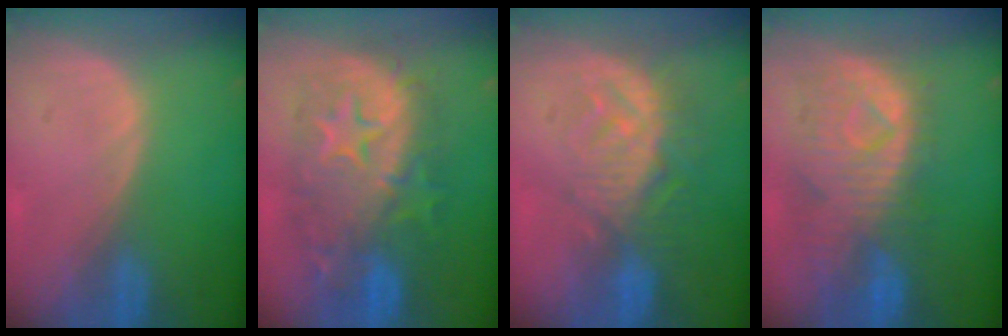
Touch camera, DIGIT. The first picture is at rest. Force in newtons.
{"total": 12.6, "press": 12.5, "slide": 1.2}
{"total": 9.3, "press": 8.1, "slide": 4.6}
{"total": 10.7, "press": 9.5, "slide": 4.9}